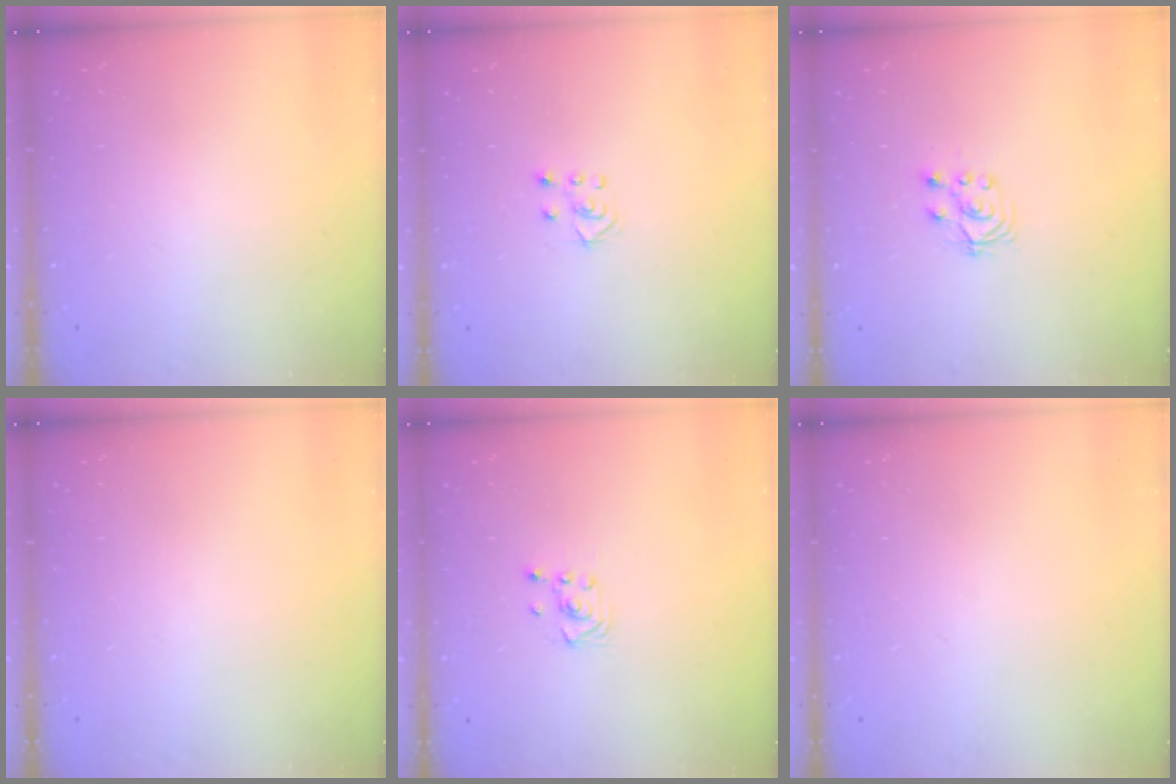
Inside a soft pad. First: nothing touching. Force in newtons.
{"total": 4.0, "press": 4.0, "slide": 0.3}
{"total": 3.1, "press": 3.0, "slide": 0.7}
{"total": 0.0}
{"total": 3.1, "press": 2.8, "slide": 1.3}
{"total": 0.0}